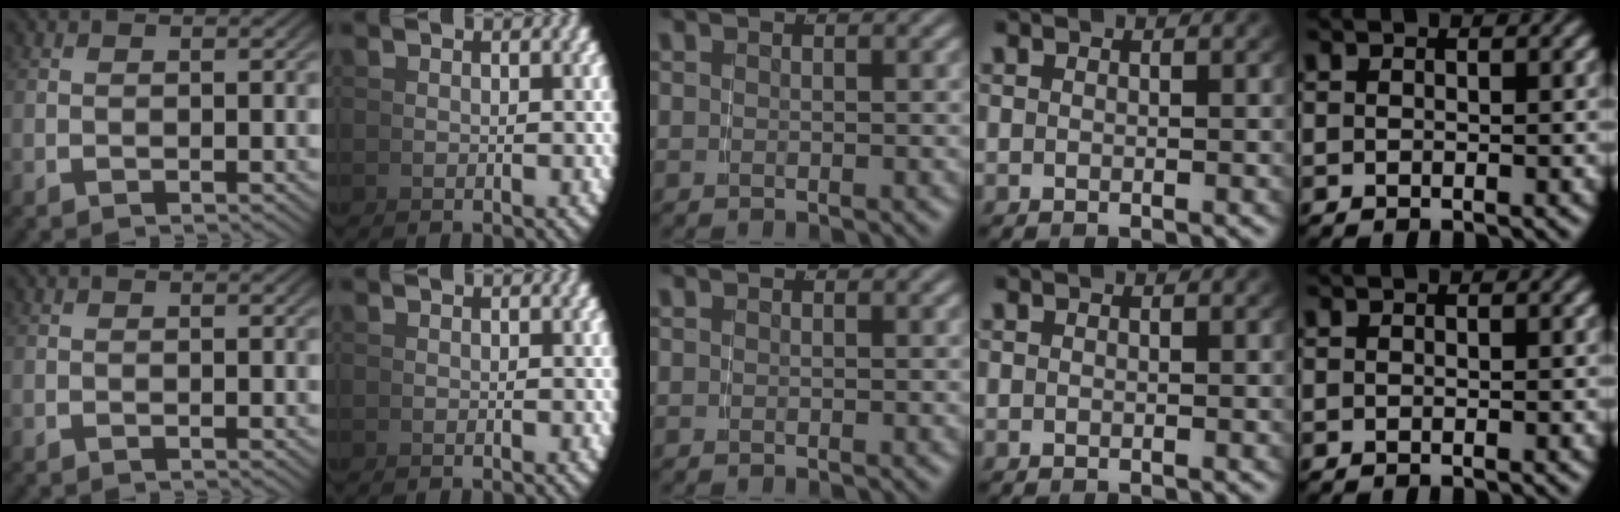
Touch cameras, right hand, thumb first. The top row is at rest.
{}